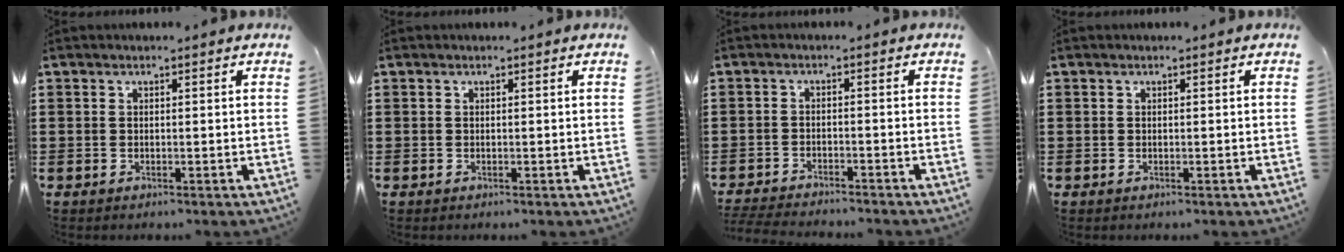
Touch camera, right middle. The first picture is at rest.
{"total": 0.0}
{"total": 3.2, "force": [-3.2, 0.0, 0.4], "torque": [-0.016, -0.004, -0.068]}
{"total": 0.0}